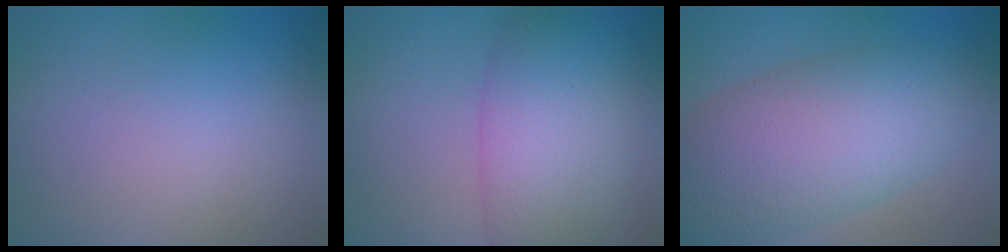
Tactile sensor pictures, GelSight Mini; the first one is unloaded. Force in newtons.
{"total": 8.2, "press": 8.2, "slide": 0.3}
{"total": 9.5, "press": 9.5, "slide": 0.4}